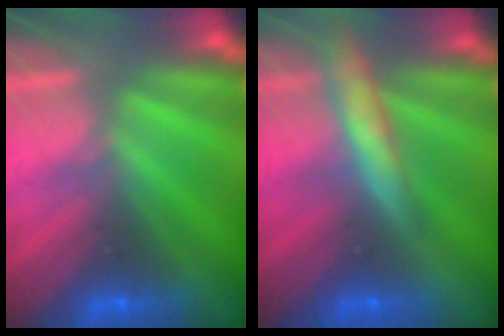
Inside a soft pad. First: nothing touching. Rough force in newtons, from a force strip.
{"total": 7.3}